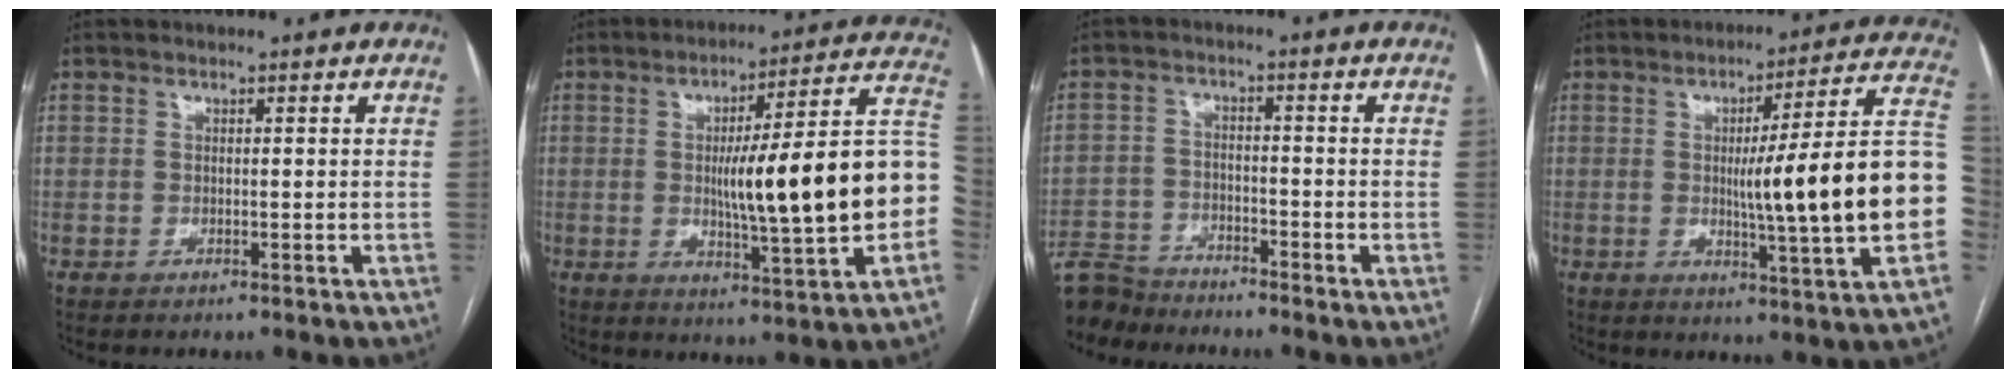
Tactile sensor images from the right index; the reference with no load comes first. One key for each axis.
{"total": 21.5, "fx": -1.6, "fy": 1.4, "fz": 21.3, "tx": -0.252, "ty": 0.026, "tz": -0.020}
{"total": 6.7, "fx": -6.5, "fy": 1.6, "fz": -0.2, "tx": 0.004, "ty": -0.001, "tz": -0.126}
{"total": 20.6, "fx": -1.6, "fy": -0.6, "fz": 20.5, "tx": -0.220, "ty": 0.017, "tz": -0.027}